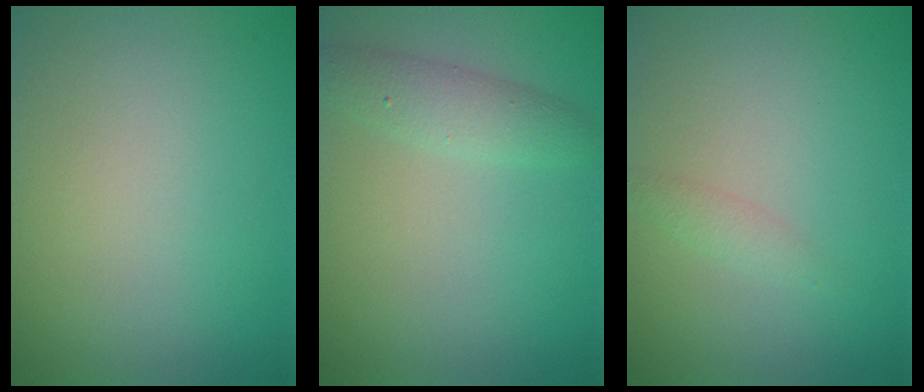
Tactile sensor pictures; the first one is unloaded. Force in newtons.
{"total": 2.4, "press": 2.4, "slide": 0.1}
{"total": 1.0, "press": 1.0, "slide": 0.0}